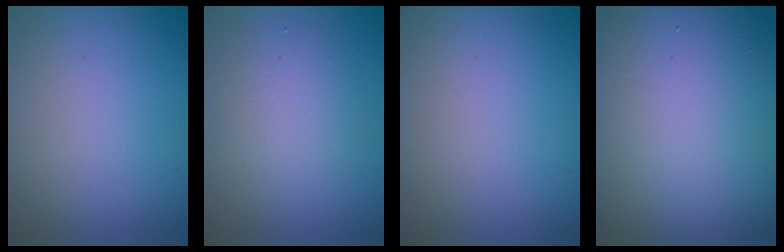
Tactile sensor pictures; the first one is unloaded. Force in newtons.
{"total": 2.9, "press": 2.9, "slide": 0.2}
{"total": 0.0}
{"total": 15.4, "press": 15.4, "slide": 0.5}